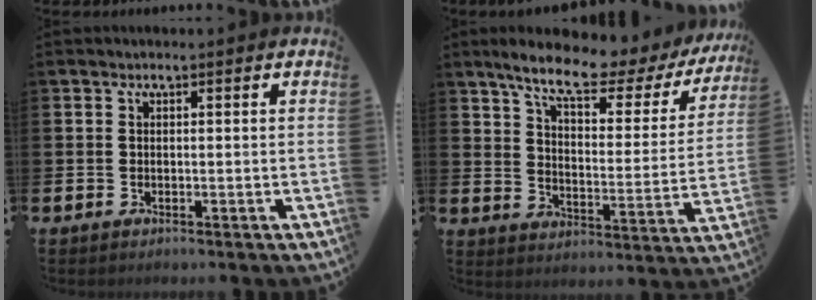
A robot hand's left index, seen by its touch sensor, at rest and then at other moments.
{"total": 9.3, "force": [7.6, 2.1, 5.0], "torque": [-0.120, -0.044, 0.125]}